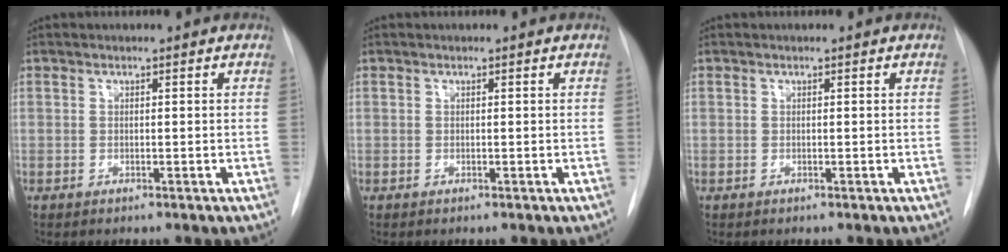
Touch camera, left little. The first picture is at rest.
{"total": 0.0}
{"total": 0.0}